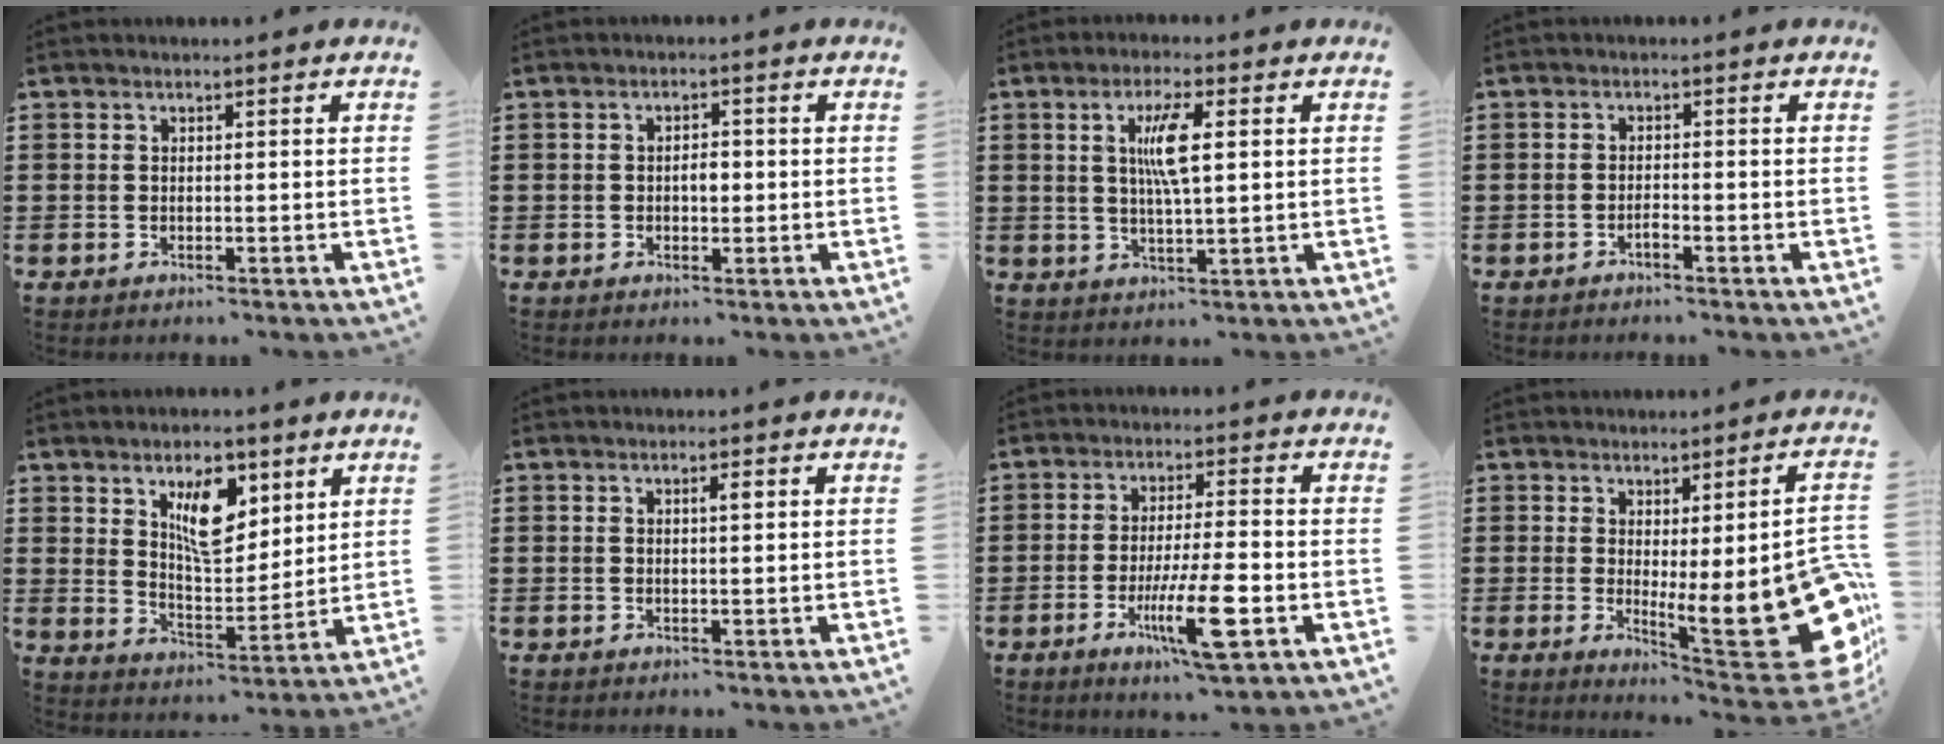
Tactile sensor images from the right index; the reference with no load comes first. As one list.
[{"total": 2.3, "force": [-0.2, 1.1, 2.0], "torque": [-0.037, 0.004, -0.004]}, {"total": 5.9, "force": [1.4, 1.1, 5.7], "torque": [-0.113, 0.005, 0.020]}, {"total": 1.0, "force": [-0.9, 0.1, 0.6], "torque": [-0.012, -0.003, -0.015]}, {"total": 9.6, "force": [4.9, 4.6, 6.8], "torque": [-0.110, -0.008, 0.082]}, {"total": 1.3, "force": [0.4, 0.2, 1.2], "torque": [-0.023, 0.004, 0.006]}, {"total": 10.6, "force": [-3.7, 1.6, 9.8], "torque": [-0.188, -0.014, -0.067]}, {"total": 16.0, "force": [-2.7, 3.7, 15.4], "torque": [-0.222, -0.024, -0.024]}]